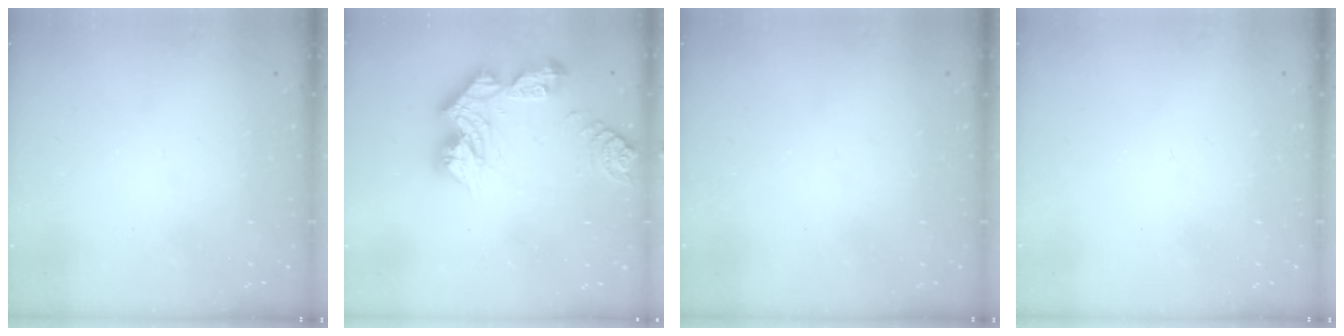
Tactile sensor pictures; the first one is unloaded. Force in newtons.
{"total": 14.1, "press": 14.1, "slide": 1.3}
{"total": 0.0}
{"total": 0.0}